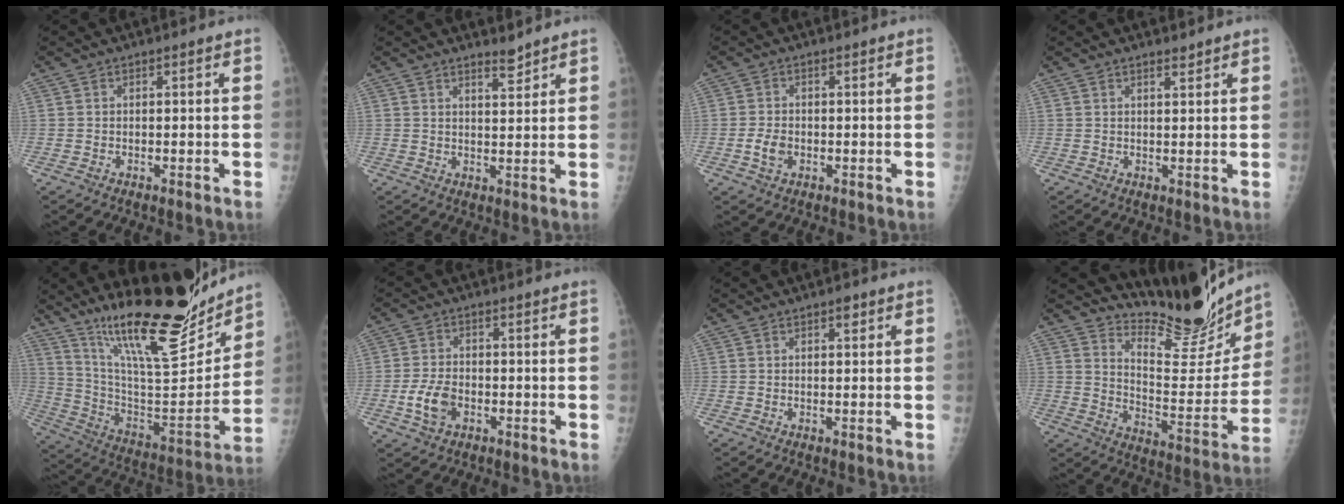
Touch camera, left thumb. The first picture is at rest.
{"total": 2.8, "force": [2.6, 0.5, 0.9], "torque": [-0.007, -0.025, 0.042]}
{"total": 2.8, "force": [-0.8, 2.0, 1.9], "torque": [-0.029, 0.002, -0.014]}
{"total": 1.3, "force": [1.2, 0.3, 0.4], "torque": [-0.001, -0.011, 0.020]}
{"total": 26.4, "force": [19.9, 6.2, 16.2], "torque": [-0.223, -0.105, 0.334]}
{"total": 5.4, "force": [-1.8, 3.5, 3.6], "torque": [-0.065, 0.006, -0.034]}
{"total": 1.2, "force": [0.7, 0.6, 0.8], "torque": [-0.004, -0.002, 0.009]}
{"total": 16.6, "force": [15.7, 3.3, 4.5], "torque": [-0.029, -0.137, 0.233]}